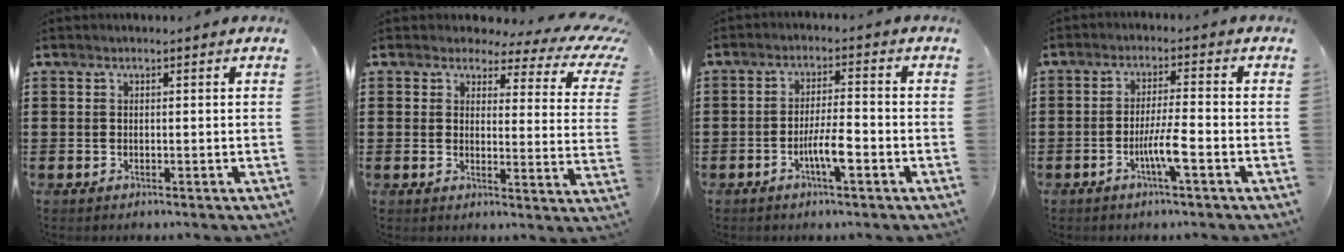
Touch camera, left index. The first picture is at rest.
{"total": 3.8, "force": [2.5, 1.9, 2.1], "torque": [-0.048, -0.011, 0.038]}
{"total": 5.1, "force": [-2.1, 1.0, 4.5], "torque": [-0.089, 0.001, -0.042]}
{"total": 5.1, "force": [-2.1, 0.2, 4.6], "torque": [-0.091, -0.008, -0.042]}